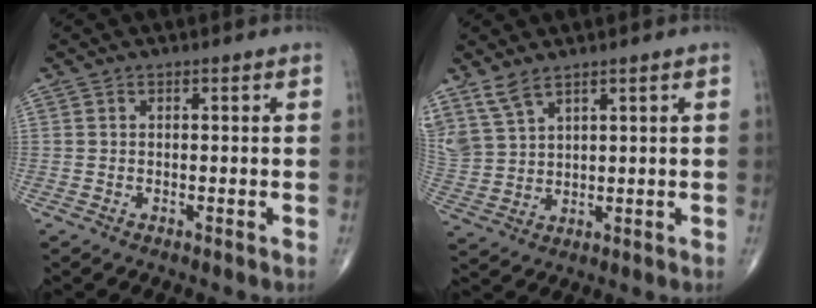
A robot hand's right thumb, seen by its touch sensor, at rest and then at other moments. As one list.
[{"total": 6.1, "force": [4.7, 2.2, 3.1], "torque": [-0.068, -0.016, 0.112]}]